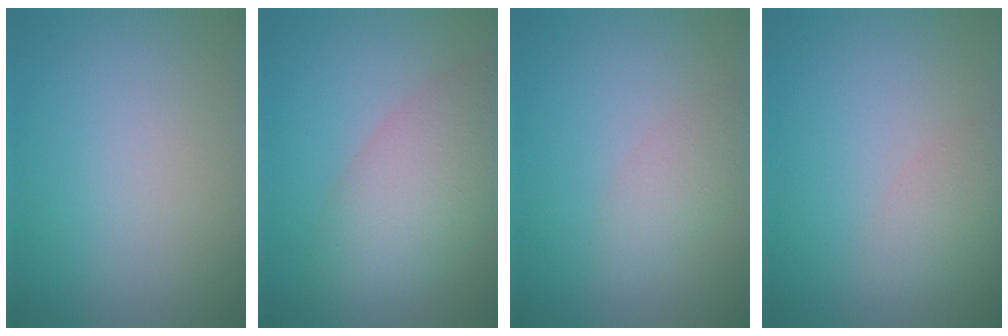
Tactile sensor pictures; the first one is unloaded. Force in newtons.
{"total": 6.9, "press": 6.9, "slide": 0.5}
{"total": 2.2, "press": 2.2, "slide": 0.1}
{"total": 2.1, "press": 2.1, "slide": 0.1}